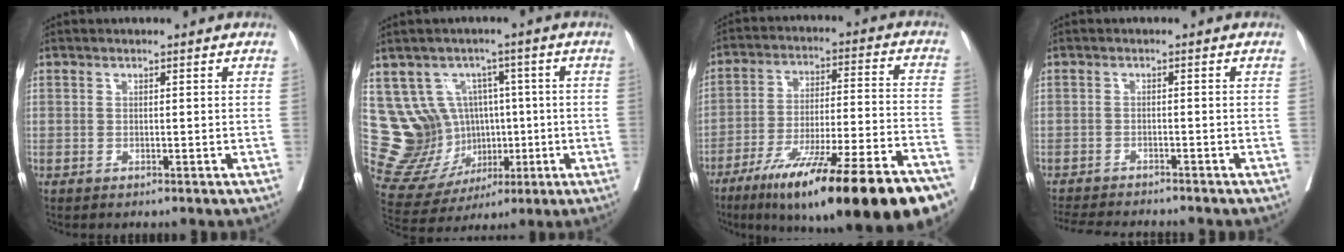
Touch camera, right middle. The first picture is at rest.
{"total": 10.9, "force": [0.7, 10.5, 3.0], "torque": [-0.053, 0.043, 0.042]}
{"total": 27.9, "force": [-19.3, 2.5, 20.0], "torque": [-0.233, -0.019, -0.302]}
{"total": 9.4, "force": [-8.8, 1.0, 3.2], "torque": [-0.045, -0.010, -0.128]}